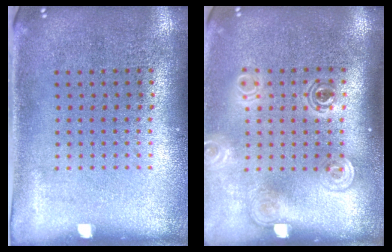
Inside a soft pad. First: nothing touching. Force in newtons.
{"total": 1.9, "press": 1.4, "slide": 1.2}